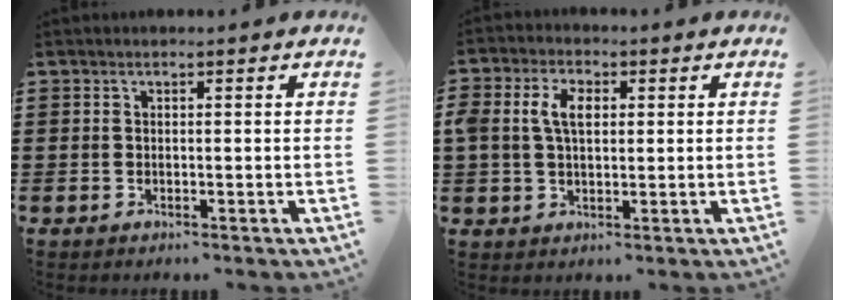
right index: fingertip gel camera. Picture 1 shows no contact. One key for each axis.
{"total": 5.0, "fx": 0.9, "fy": 3.2, "fz": 3.8, "tx": -0.098, "ty": 0.009, "tz": 0.008}